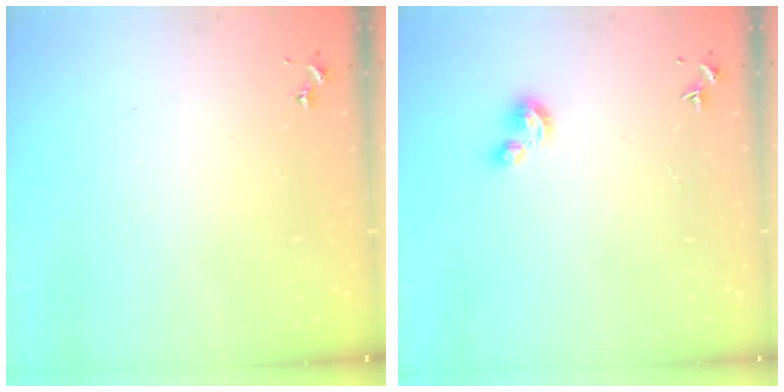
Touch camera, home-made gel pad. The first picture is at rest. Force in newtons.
{"total": 4.4, "press": 4.4, "slide": 0.4}